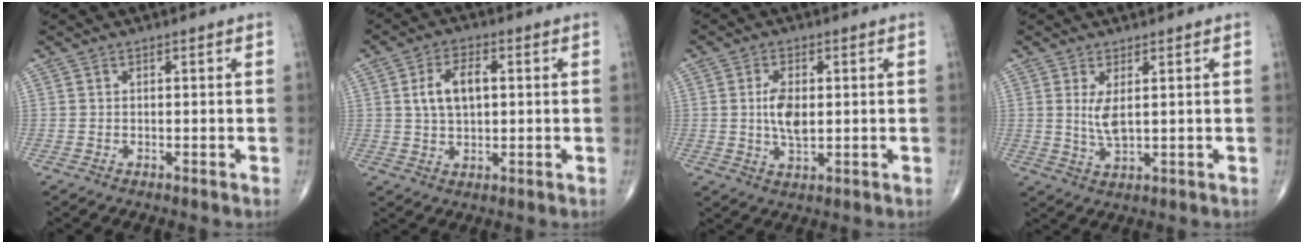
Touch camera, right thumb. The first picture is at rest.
{"total": 7.4, "force": [1.3, 4.2, 6.0], "torque": [-0.105, 0.008, 0.023]}
{"total": 6.7, "force": [0.7, 3.5, 5.7], "torque": [-0.103, -0.008, 0.015]}
{"total": 4.1, "force": [1.0, 1.4, 3.8], "torque": [-0.077, -0.015, 0.028]}